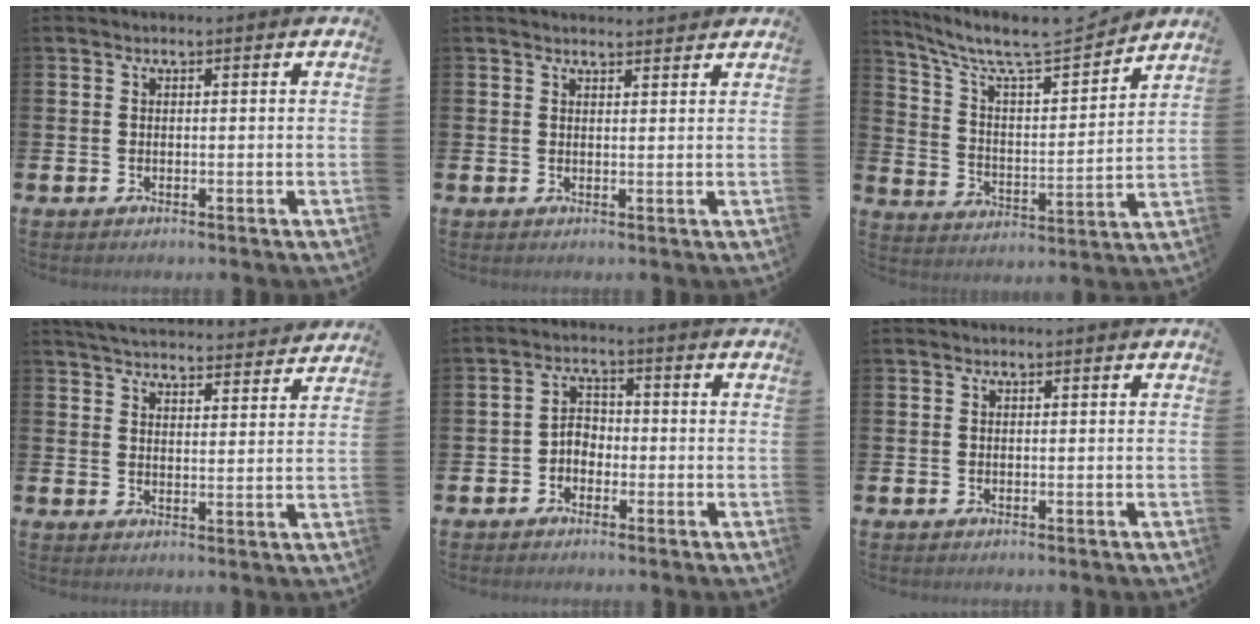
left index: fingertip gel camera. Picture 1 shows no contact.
{"total": 1.9, "force": [1.8, 0.2, -0.1], "torque": [0.012, -0.012, 0.031]}
{"total": 9.2, "force": [8.5, 1.4, 3.4], "torque": [-0.095, -0.066, 0.142]}
{"total": 4.9, "force": [4.9, 0.5, 0.4], "torque": [-0.026, -0.036, 0.086]}
{"total": 2.7, "force": [-1.7, 1.8, 1.1], "torque": [-0.027, 0.011, -0.037]}
{"total": 0.0}